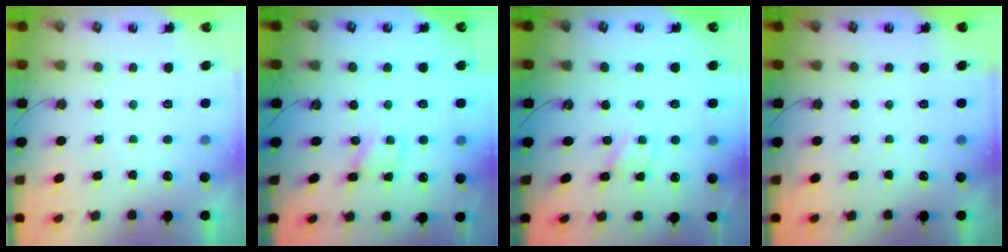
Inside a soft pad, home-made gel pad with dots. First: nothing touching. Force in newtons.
{"total": 2.8, "press": 2.8, "slide": 0.1}
{"total": 1.2, "press": 1.2, "slide": 0.2}
{"total": 0.0}